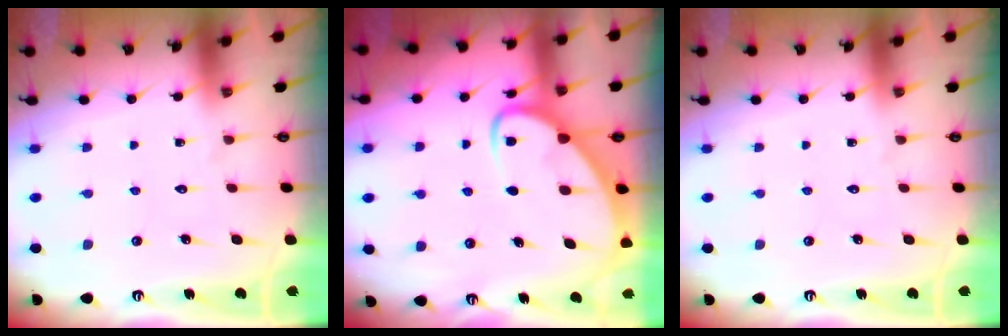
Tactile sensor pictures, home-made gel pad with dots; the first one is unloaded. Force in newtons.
{"total": 5.5, "press": 5.5, "slide": 0.5}
{"total": 0.0}